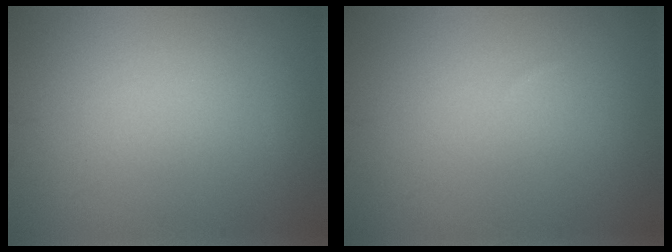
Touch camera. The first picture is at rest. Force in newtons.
{"total": 0.0}